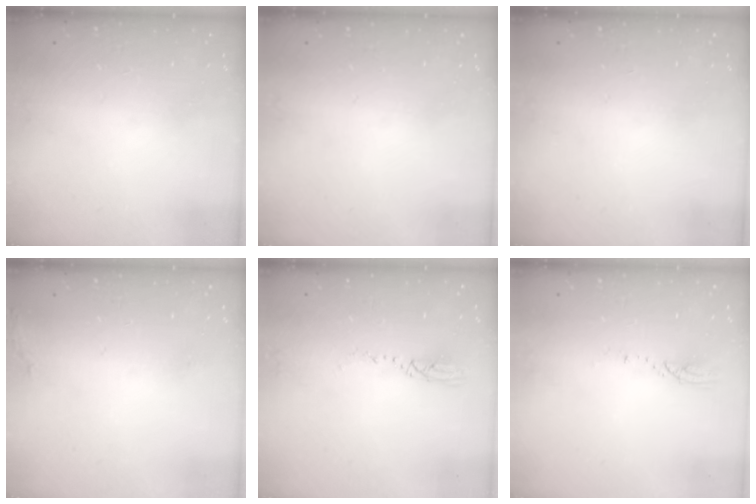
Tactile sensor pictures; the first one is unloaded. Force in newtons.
{"total": 0.0}
{"total": 0.0}
{"total": 7.9, "press": 5.9, "slide": 5.3}
{"total": 3.3, "press": 3.1, "slide": 1.2}
{"total": 3.2, "press": 3.2, "slide": 0.3}